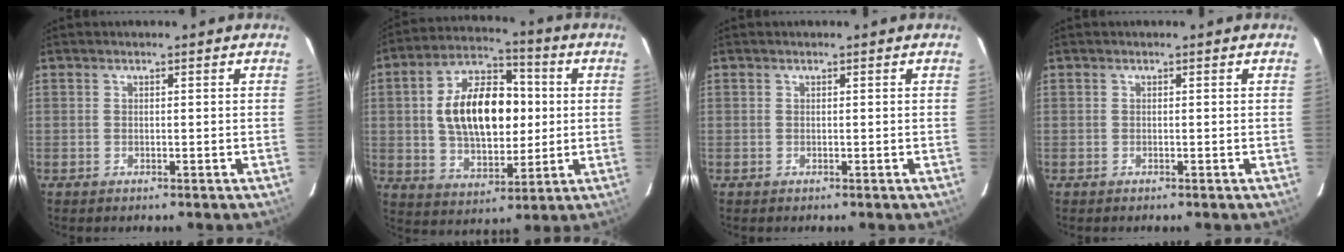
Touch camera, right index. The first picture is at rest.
{"total": 17.2, "force": [1.4, 10.1, 13.9], "torque": [-0.244, 0.028, 0.031]}
{"total": 0.0}
{"total": 0.0}